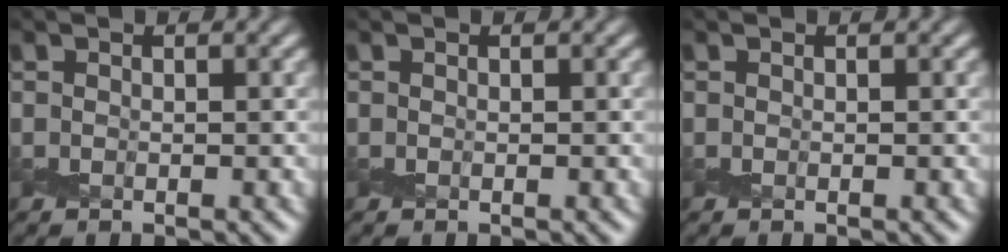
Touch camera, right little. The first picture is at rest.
{"total": 0.0}
{"total": 0.0}